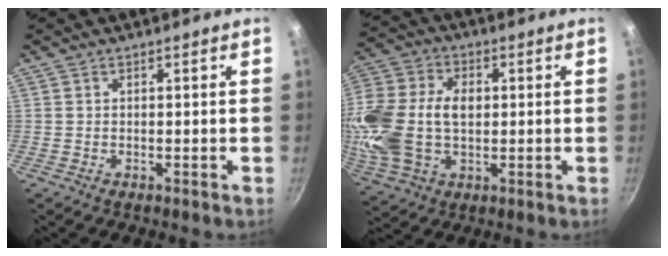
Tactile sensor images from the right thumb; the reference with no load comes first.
{"total": 19.6, "force": [0.5, 13.1, 14.5], "torque": [-0.296, 0.022, 0.008]}